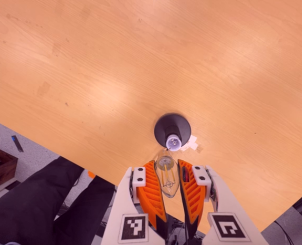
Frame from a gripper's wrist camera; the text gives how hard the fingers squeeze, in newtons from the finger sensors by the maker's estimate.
{"total": 20.5, "left": 25.6, "right": 15.4}